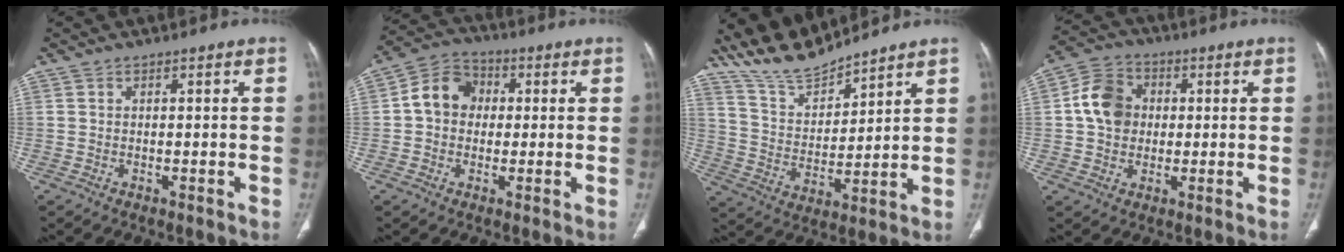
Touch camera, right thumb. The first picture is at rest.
{"total": 8.8, "force": [0.6, 7.4, 4.7], "torque": [-0.064, 0.024, -0.002]}
{"total": 11.0, "force": [10.5, 1.8, 2.6], "torque": [-0.040, -0.054, 0.218]}
{"total": 9.4, "force": [0.8, 7.8, 5.1], "torque": [-0.075, 0.017, 0.006]}